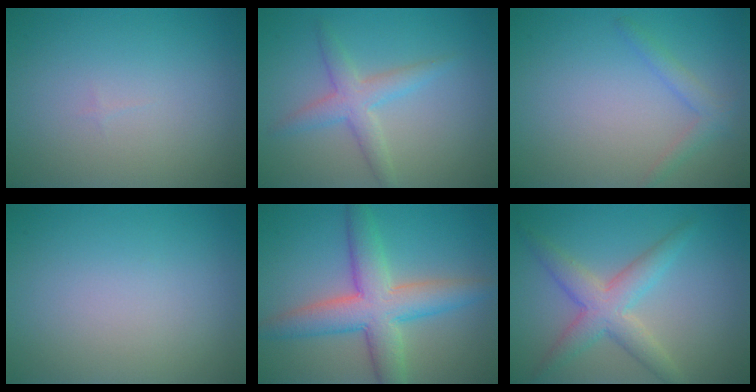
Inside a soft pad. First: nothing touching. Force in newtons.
{"total": 2.9, "press": 2.9, "slide": 0.0}
{"total": 1.6, "press": 1.6, "slide": 0.1}
{"total": 0.0}
{"total": 6.9, "press": 6.9, "slide": 0.4}
{"total": 4.4, "press": 4.4, "slide": 0.2}